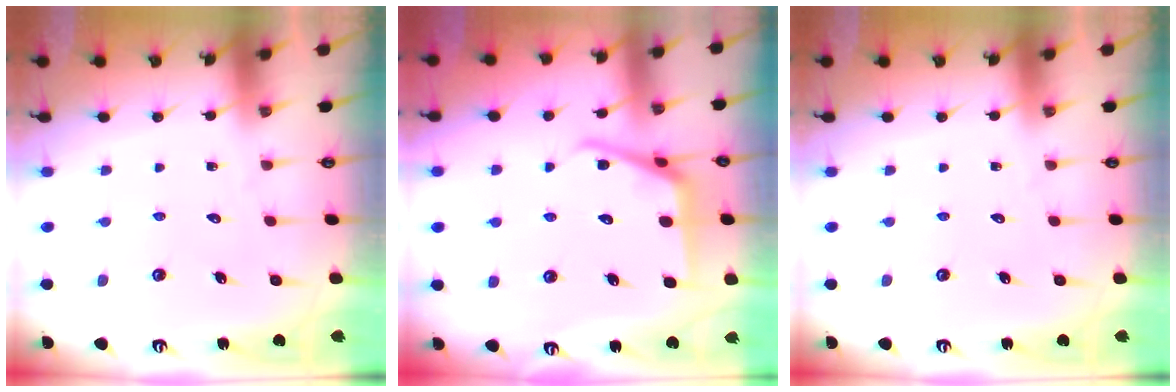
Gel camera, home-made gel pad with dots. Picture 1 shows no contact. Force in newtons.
{"total": 9.3, "press": 9.3, "slide": 0.5}
{"total": 0.0}